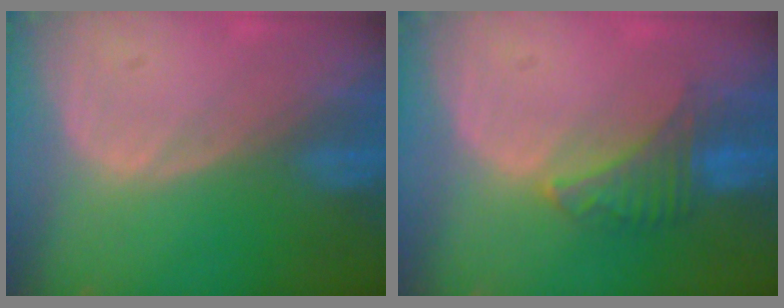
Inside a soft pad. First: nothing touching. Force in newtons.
{"total": 4.8, "press": 4.8, "slide": 0.5}